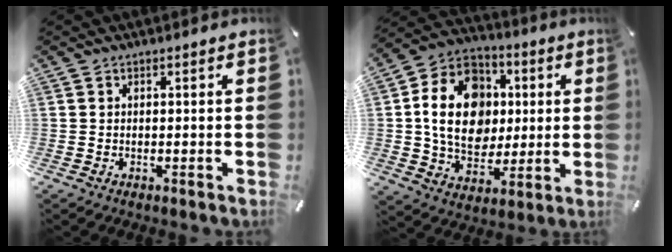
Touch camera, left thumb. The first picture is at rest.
{"total": 17.8, "force": [1.5, 14.5, 10.2], "torque": [-0.203, 0.011, 0.030]}